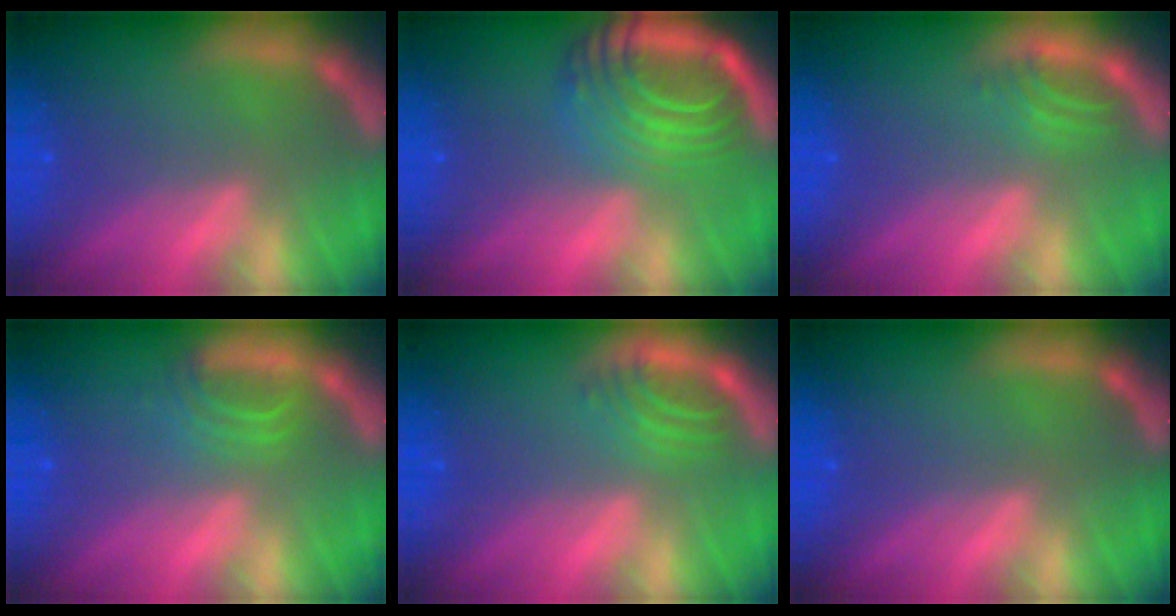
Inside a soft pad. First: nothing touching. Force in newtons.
{"total": 10.1}
{"total": 2.0}
{"total": 2.5}
{"total": 2.9}
{"total": 0.0}